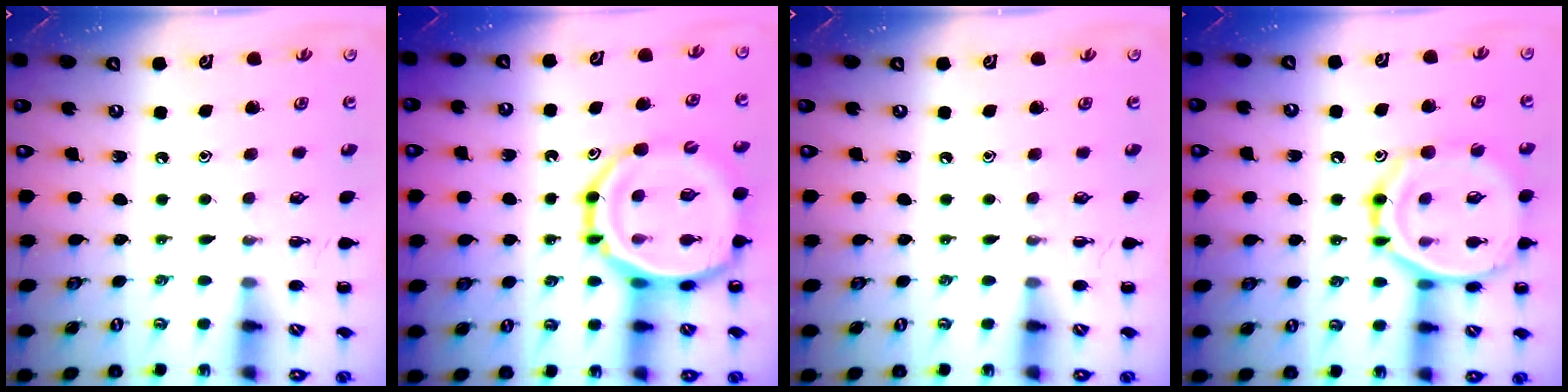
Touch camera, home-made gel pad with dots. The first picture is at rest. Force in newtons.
{"total": 17.5, "press": 17.0, "slide": 4.2}
{"total": 0.0}
{"total": 16.6, "press": 16.5, "slide": 1.5}